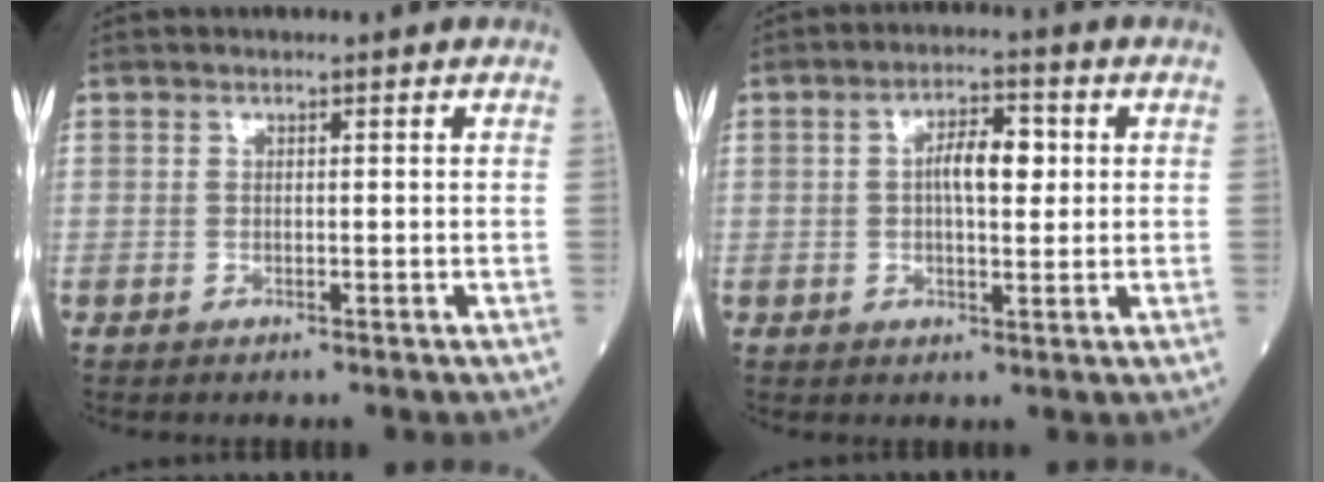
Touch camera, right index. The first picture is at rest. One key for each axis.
{"total": 5.8, "fx": 0.8, "fy": 2.1, "fz": 5.4, "tx": -0.093, "ty": 0.014, "tz": 0.012}